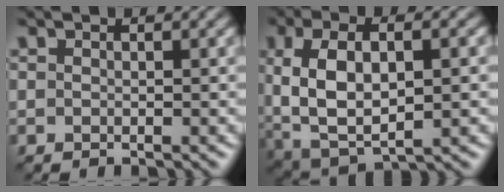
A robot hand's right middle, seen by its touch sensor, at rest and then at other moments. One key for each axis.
{"total": 8.8, "fx": 0.4, "fy": 4.5, "fz": 7.5, "tx": -0.155, "ty": -0.001, "tz": 0.008}